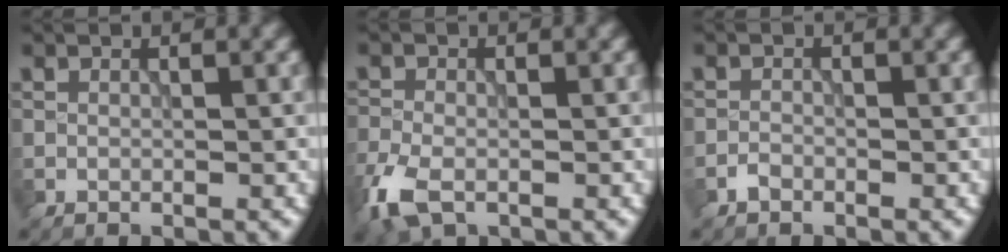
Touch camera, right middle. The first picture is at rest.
{"total": 4.5, "force": [-2.5, 2.4, 2.9], "torque": [-0.074, -0.010, -0.060]}
{"total": 0.9, "force": [-0.7, 0.4, 0.3], "torque": [-0.003, 0.001, -0.017]}